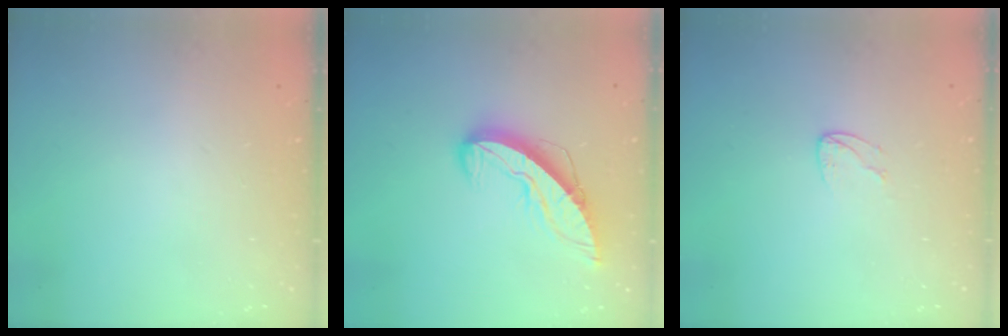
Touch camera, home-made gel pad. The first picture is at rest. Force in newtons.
{"total": 10.1, "press": 10.0, "slide": 0.8}
{"total": 4.1, "press": 4.1, "slide": 0.4}